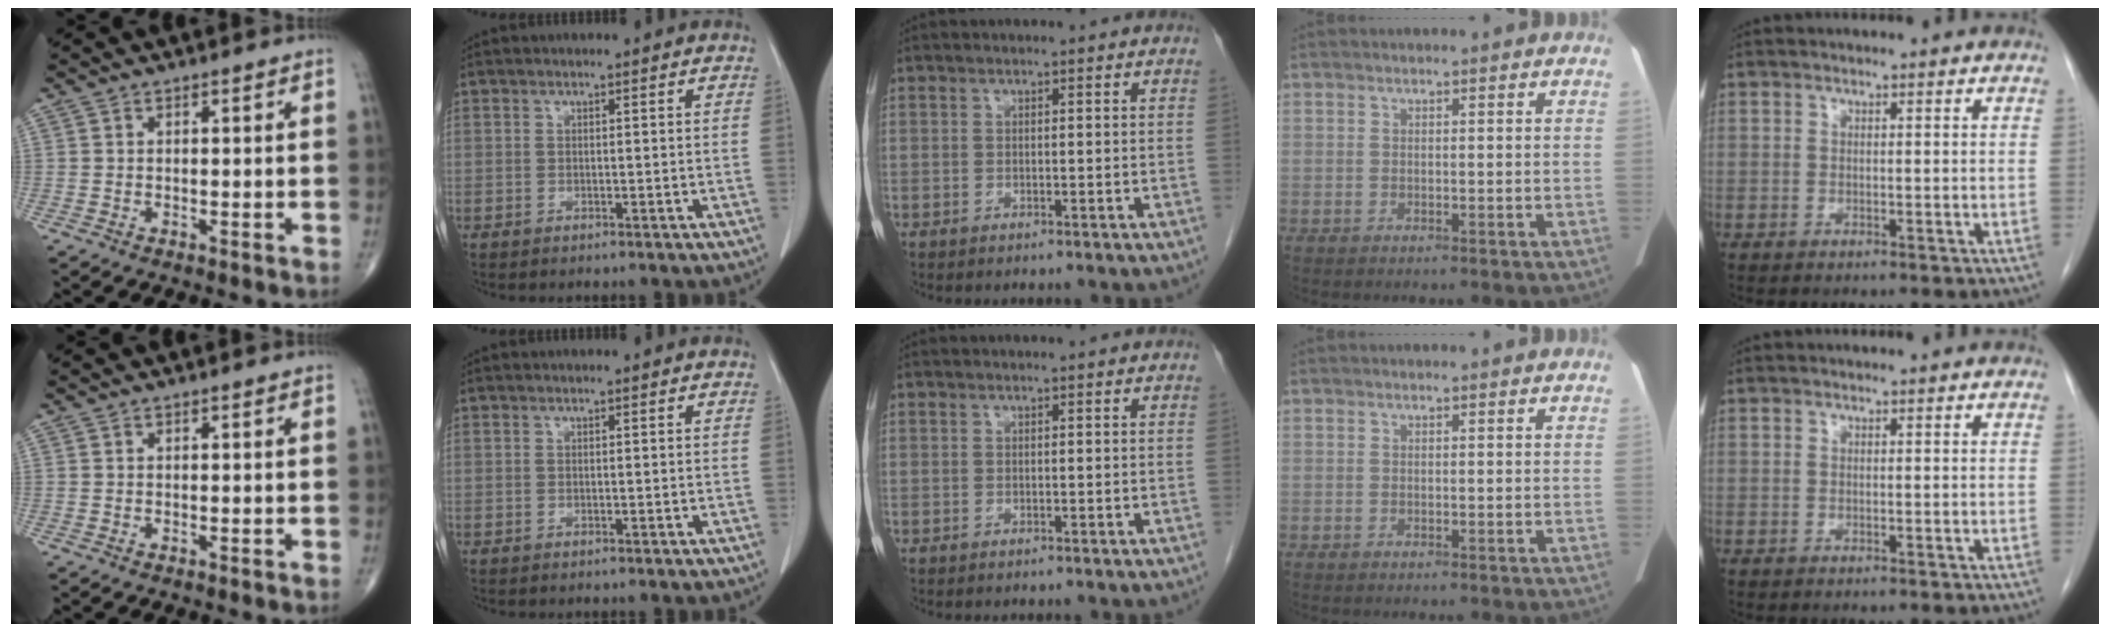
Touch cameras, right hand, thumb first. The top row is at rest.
{}